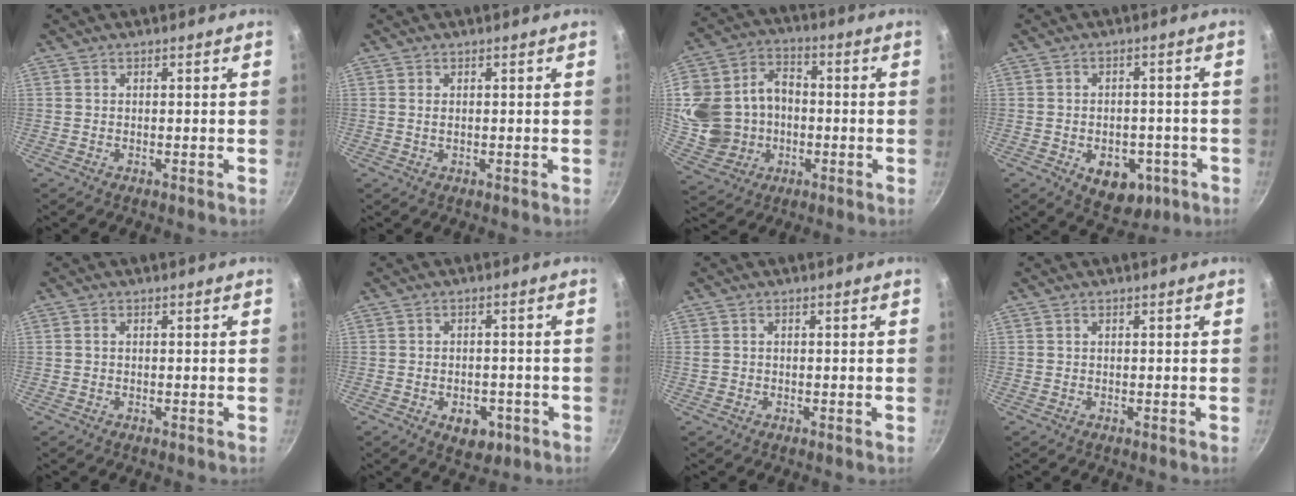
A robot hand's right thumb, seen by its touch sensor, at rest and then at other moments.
{"total": 0.9, "force": [0.2, 0.5, 0.8], "torque": [-0.013, 0.001, 0.002]}
{"total": 18.3, "force": [-1.1, 14.8, 10.6], "torque": [-0.211, 0.031, -0.007]}
{"total": 9.9, "force": [-3.8, 6.7, 6.2], "torque": [-0.050, 0.008, -0.037]}
{"total": 0.5, "force": [0.1, 0.4, 0.3], "torque": [-0.005, 0.004, 0.001]}
{"total": 6.2, "force": [-2.7, 4.1, 3.9], "torque": [-0.030, 0.011, -0.026]}
{"total": 2.3, "force": [-0.5, 2.0, 0.9], "torque": [-0.014, 0.004, -0.011]}
{"total": 0.0}